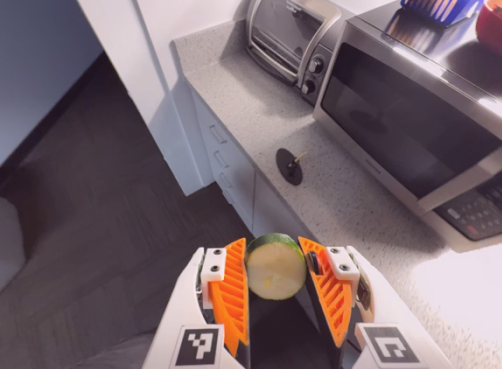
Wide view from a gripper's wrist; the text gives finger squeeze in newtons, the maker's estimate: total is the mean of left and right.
{"total": 11.0, "left": 10.9, "right": 11.1}